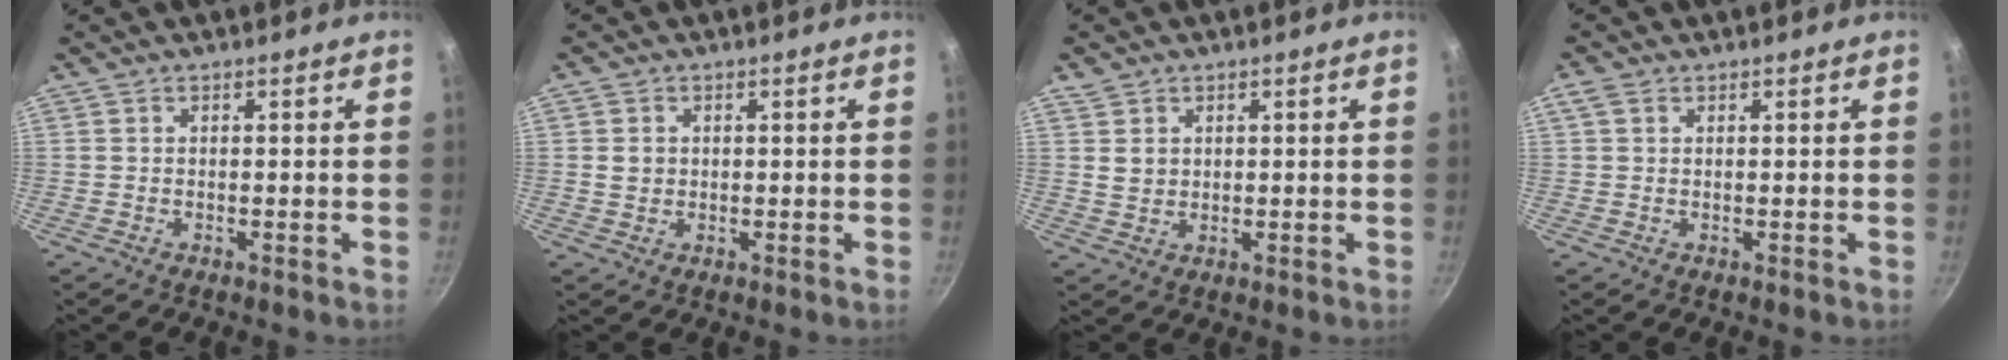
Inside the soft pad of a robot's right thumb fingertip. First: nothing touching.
{"total": 2.6, "force": [0.2, 2.3, 1.3], "torque": [-0.015, 0.004, 0.004]}
{"total": 3.0, "force": [1.2, 2.5, 1.1], "torque": [-0.009, 0.000, 0.024]}
{"total": 1.8, "force": [0.8, 1.2, 1.1], "torque": [-0.024, 0.005, 0.016]}